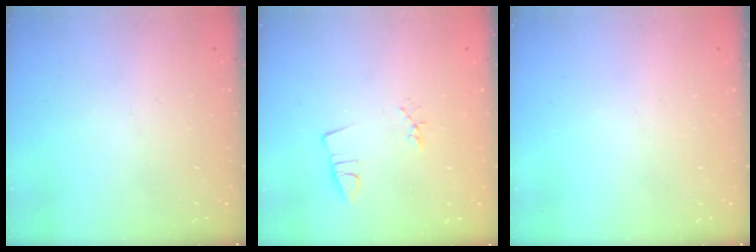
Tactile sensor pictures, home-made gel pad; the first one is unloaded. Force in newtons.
{"total": 1.9, "press": 1.4, "slide": 1.3}
{"total": 0.0}